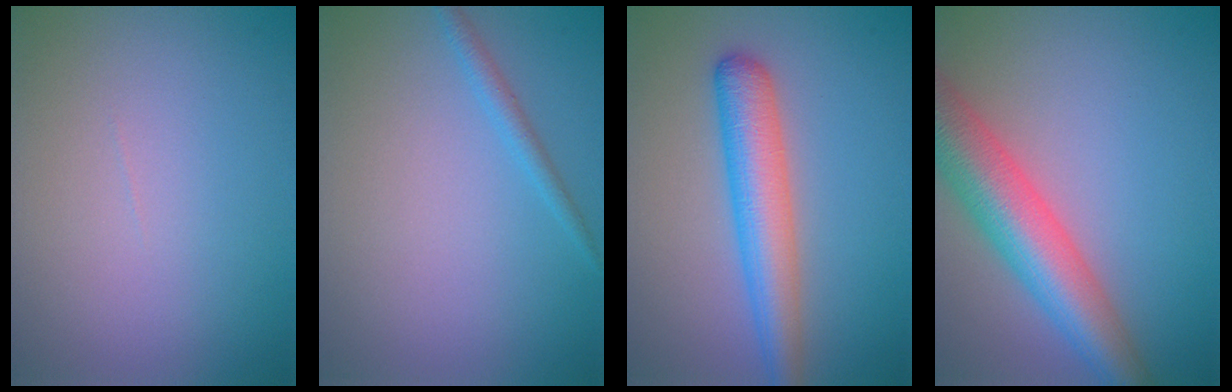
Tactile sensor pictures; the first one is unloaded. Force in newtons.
{"total": 1.3, "press": 1.3, "slide": 0.1}
{"total": 5.1, "press": 5.1, "slide": 0.1}
{"total": 8.1, "press": 8.1, "slide": 0.4}